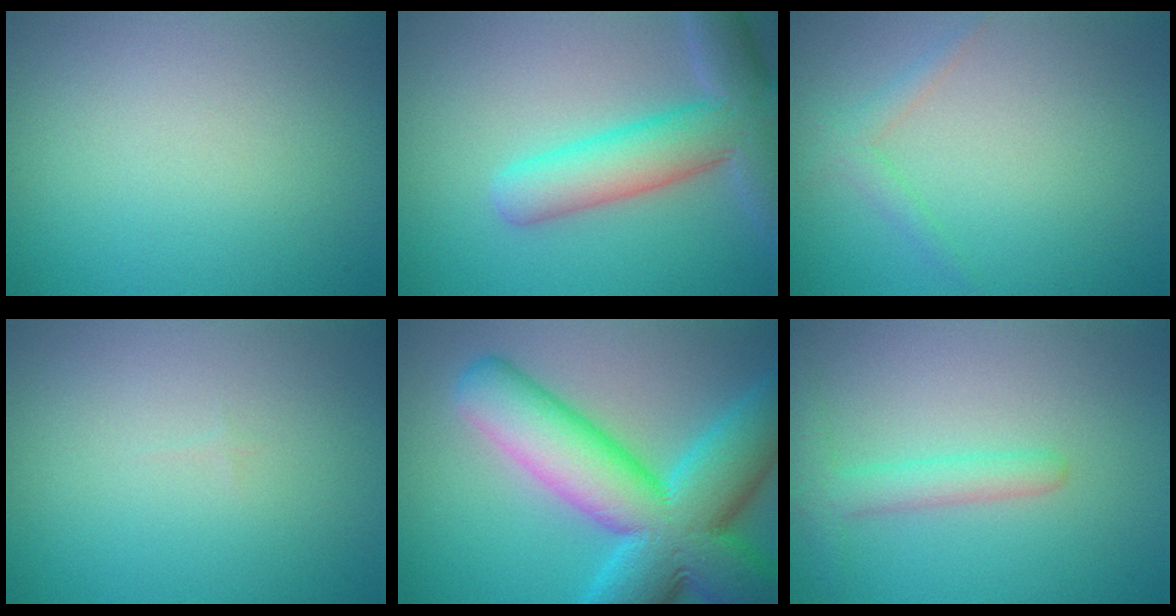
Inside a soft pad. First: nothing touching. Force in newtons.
{"total": 7.2, "press": 7.1, "slide": 0.7}
{"total": 1.3, "press": 1.3, "slide": 0.1}
{"total": 0.0}
{"total": 14.3, "press": 14.2, "slide": 0.4}
{"total": 2.5, "press": 2.5, "slide": 0.2}